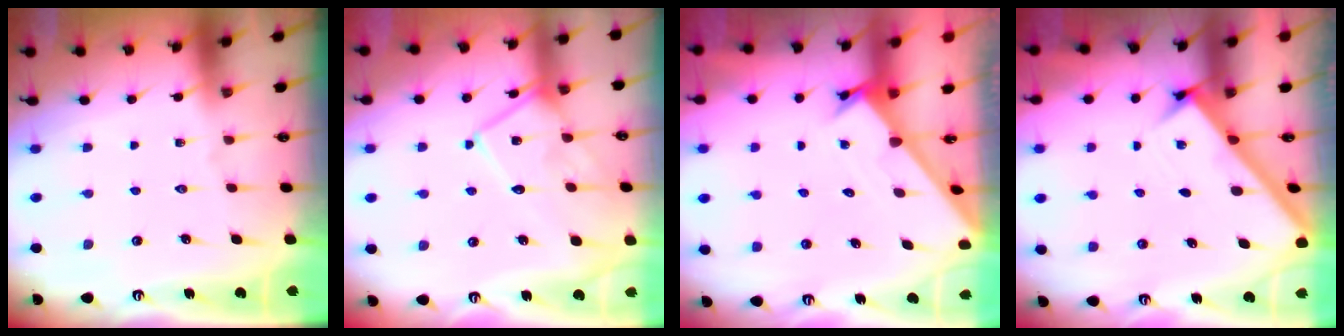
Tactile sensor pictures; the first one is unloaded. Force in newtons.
{"total": 12.5, "press": 12.5, "slide": 1.0}
{"total": 1.7, "press": 1.7, "slide": 0.1}
{"total": 2.6, "press": 2.6, "slide": 0.3}